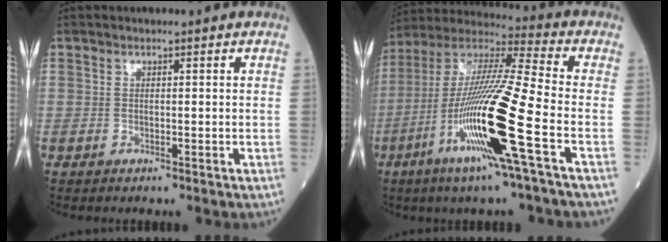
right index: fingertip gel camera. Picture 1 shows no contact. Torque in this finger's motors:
{"motor_torque": [1.29, -0.85, 1.06, 0.21]}